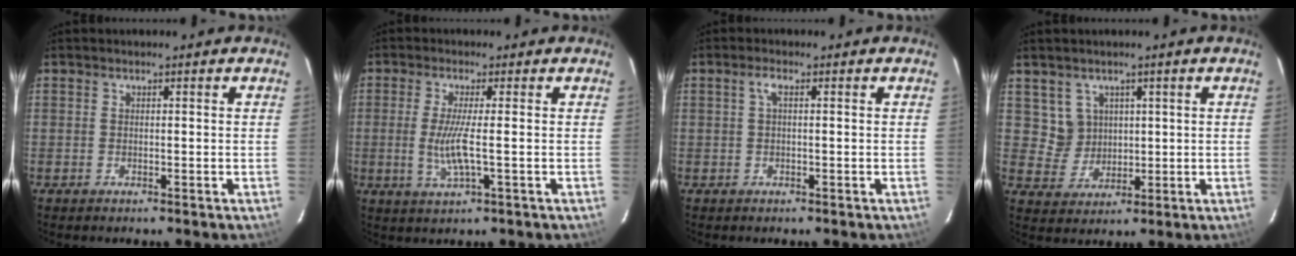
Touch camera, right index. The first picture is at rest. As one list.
[{"total": 5.5, "force": [-0.6, 0.1, 5.5], "torque": [-0.116, -0.008, -0.012]}, {"total": 1.6, "force": [0.3, 0.4, 1.5], "torque": [-0.029, 0.008, 0.006]}, {"total": 5.1, "force": [2.0, 4.6, 0.5], "torque": [-0.010, 0.011, 0.051]}]